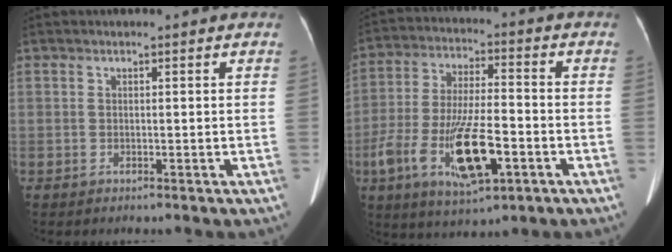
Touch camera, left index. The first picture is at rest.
{"total": 14.4, "force": [-5.3, 4.1, 12.8], "torque": [-0.256, -0.009, -0.086]}